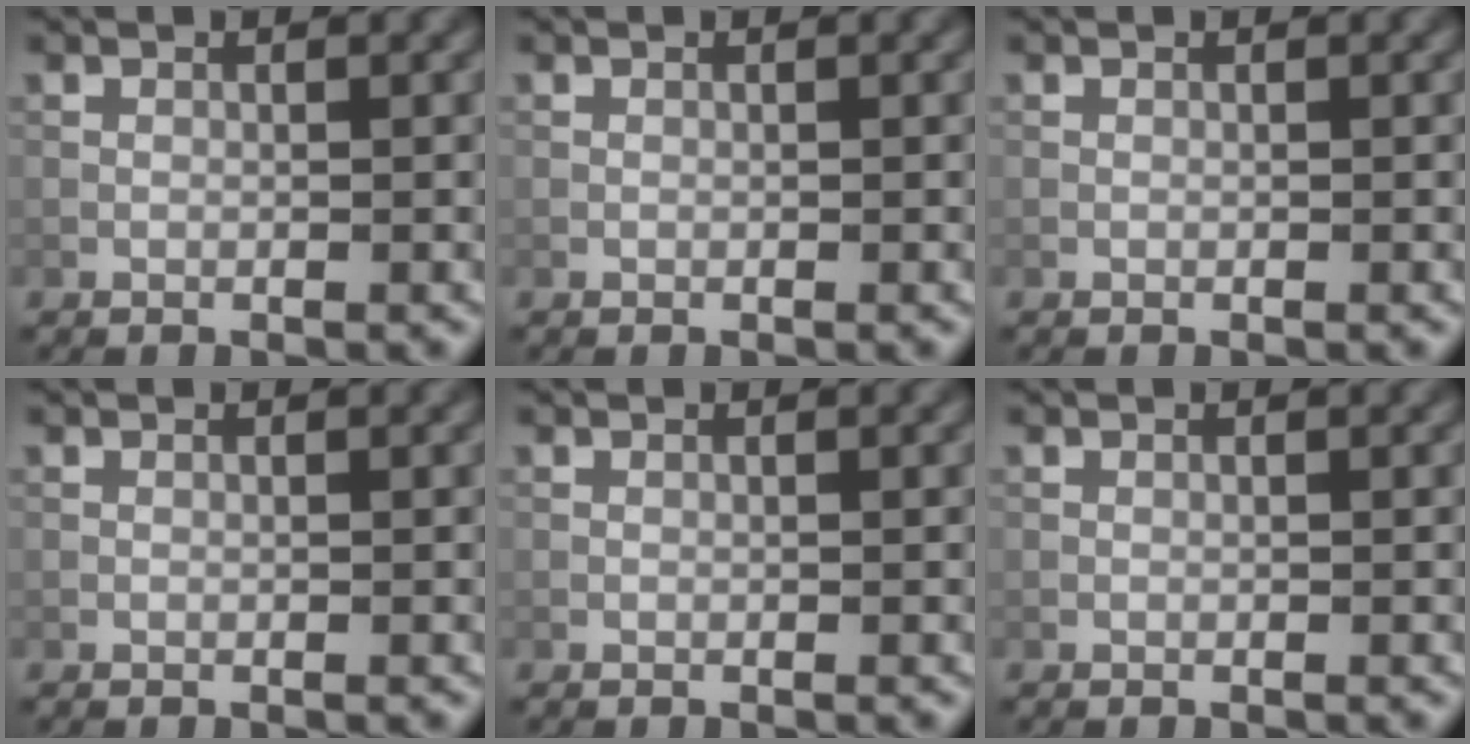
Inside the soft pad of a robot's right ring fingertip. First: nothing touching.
{"total": 0.0}
{"total": 0.0}
{"total": 0.0}
{"total": 0.0}
{"total": 0.0}